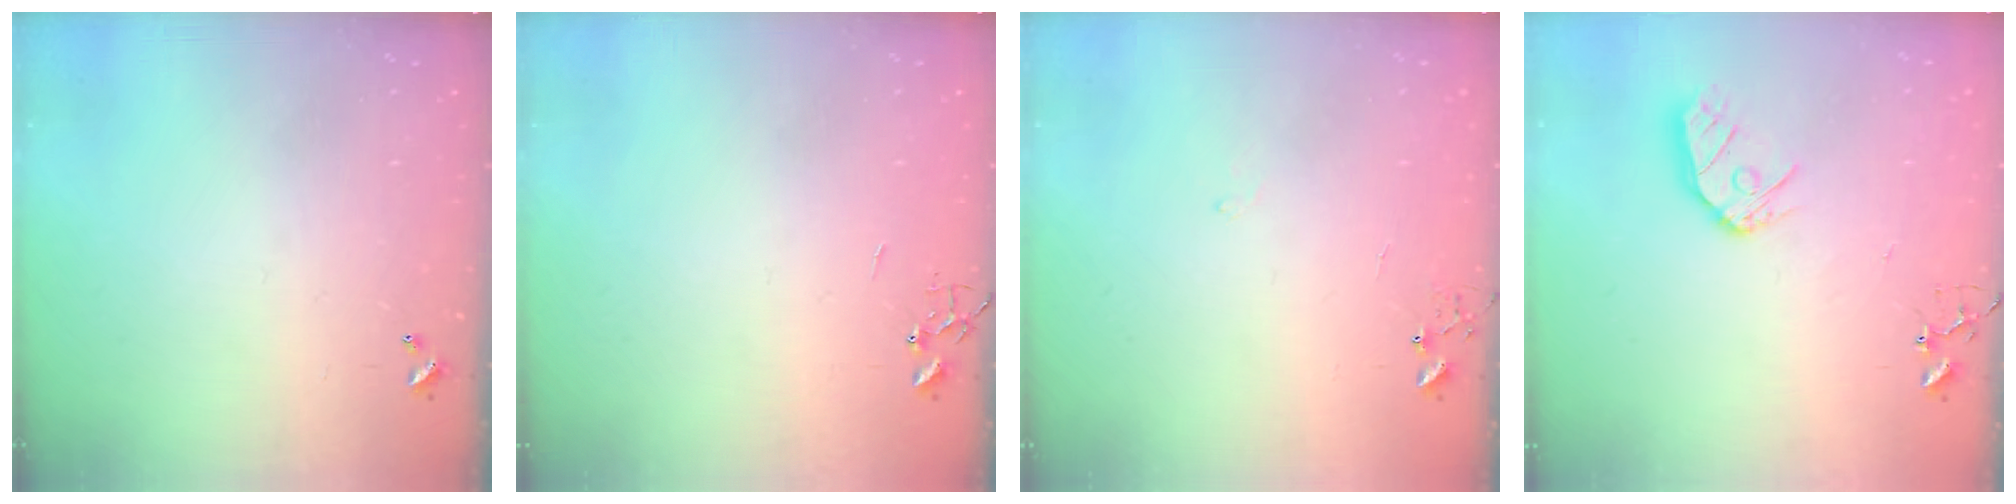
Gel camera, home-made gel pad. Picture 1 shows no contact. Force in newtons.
{"total": 0.0}
{"total": 5.8, "press": 5.8, "slide": 0.7}
{"total": 10.7, "press": 10.6, "slide": 1.2}